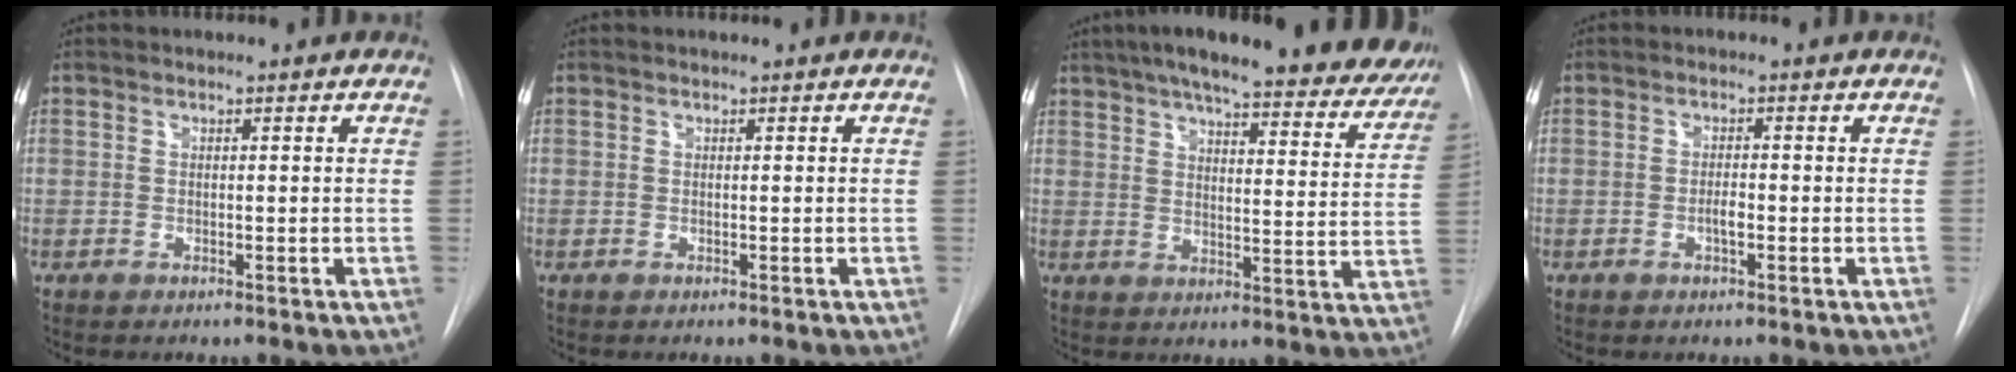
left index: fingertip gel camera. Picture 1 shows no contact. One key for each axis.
{"total": 0.0}
{"total": 27.9, "fx": 23.6, "fy": 5.7, "fz": 13.6, "tx": -0.210, "ty": -0.020, "tz": 0.285}
{"total": 1.7, "fx": -0.6, "fy": 0.4, "fz": 1.6, "tx": -0.027, "ty": 0.001, "tz": -0.012}